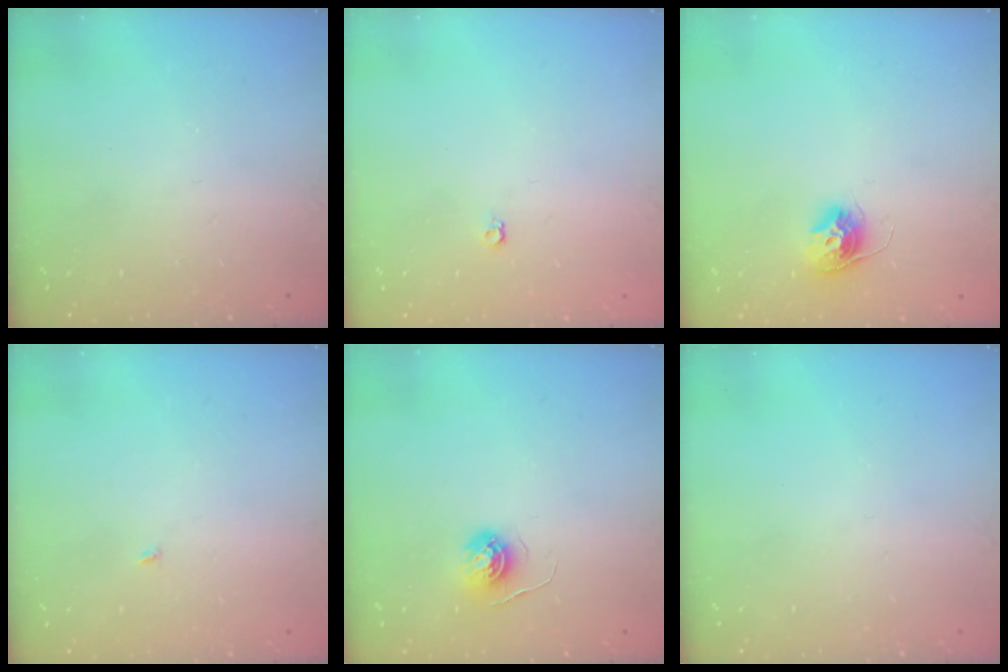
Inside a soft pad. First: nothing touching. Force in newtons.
{"total": 3.6, "press": 3.5, "slide": 0.6}
{"total": 10.2, "press": 10.1, "slide": 0.7}
{"total": 1.9, "press": 1.9, "slide": 0.2}
{"total": 4.6, "press": 4.6, "slide": 0.4}
{"total": 0.0}